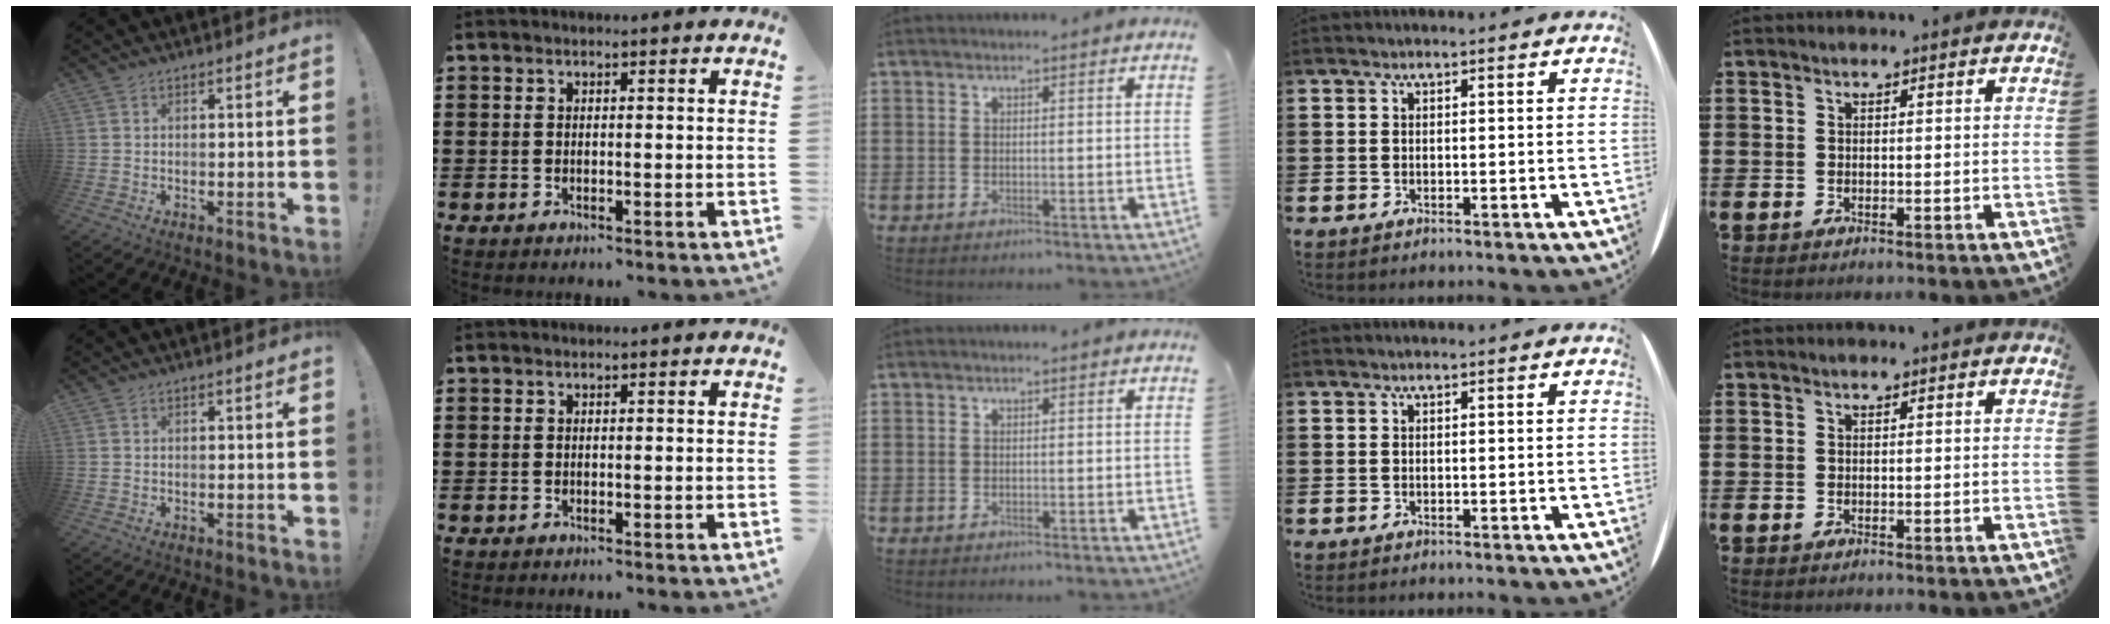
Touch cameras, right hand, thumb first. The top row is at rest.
{}